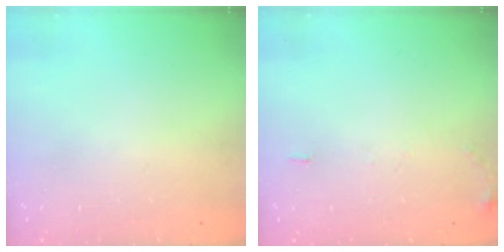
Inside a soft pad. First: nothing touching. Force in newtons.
{"total": 6.5, "press": 6.2, "slide": 1.8}